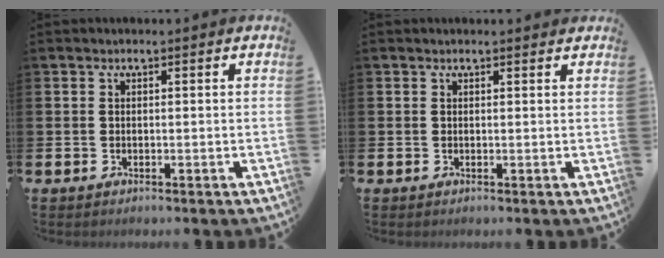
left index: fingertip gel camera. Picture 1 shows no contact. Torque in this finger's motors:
{"motor_torque": [0.94, -1.20, -0.03, -0.01]}